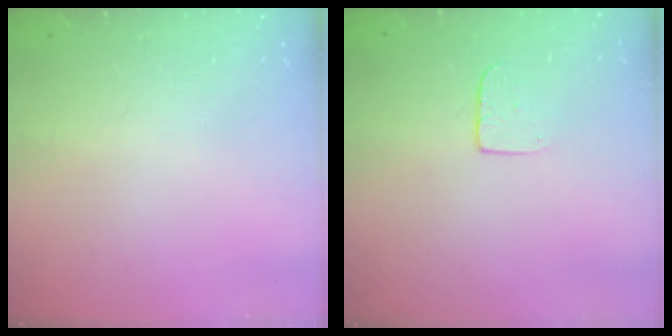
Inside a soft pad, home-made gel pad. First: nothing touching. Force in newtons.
{"total": 5.0, "press": 5.0, "slide": 0.4}